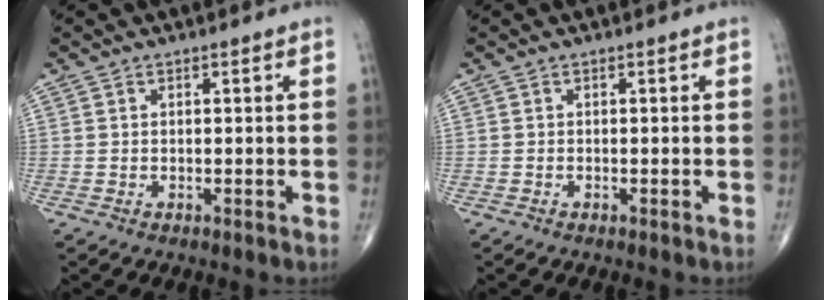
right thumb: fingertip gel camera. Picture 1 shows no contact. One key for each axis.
{"total": 0.0}